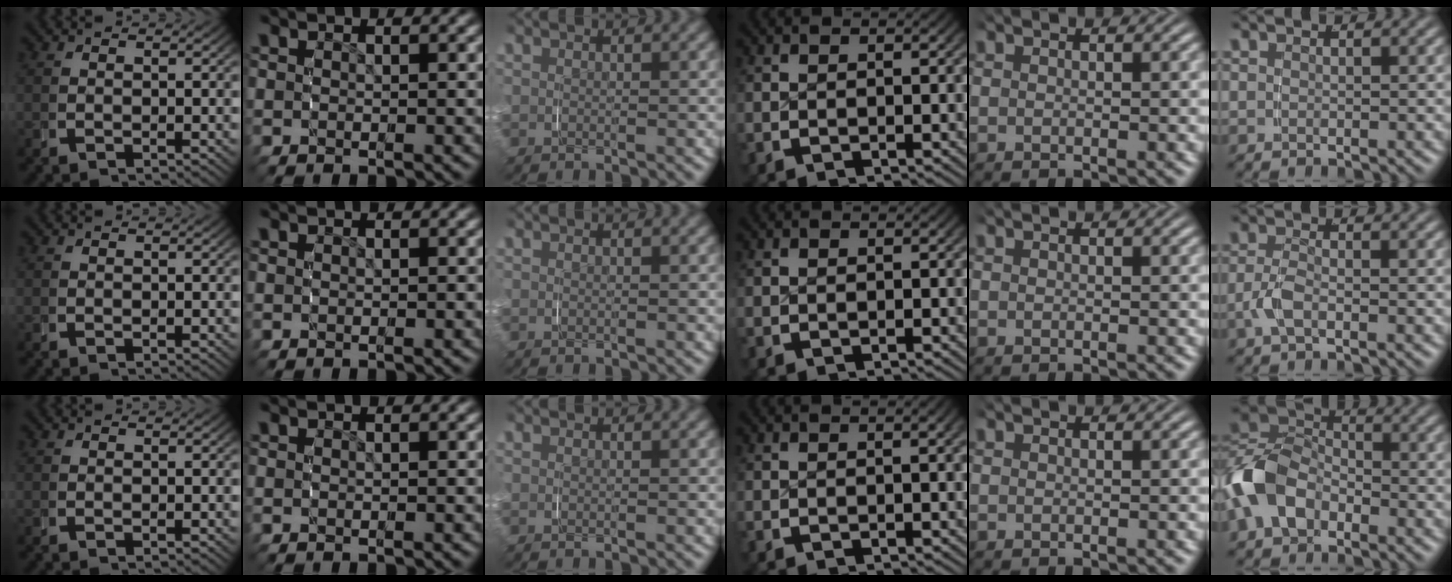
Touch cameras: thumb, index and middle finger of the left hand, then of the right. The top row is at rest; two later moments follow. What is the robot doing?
{"motion": "grasp_and_lifting", "object": "keyboard"}